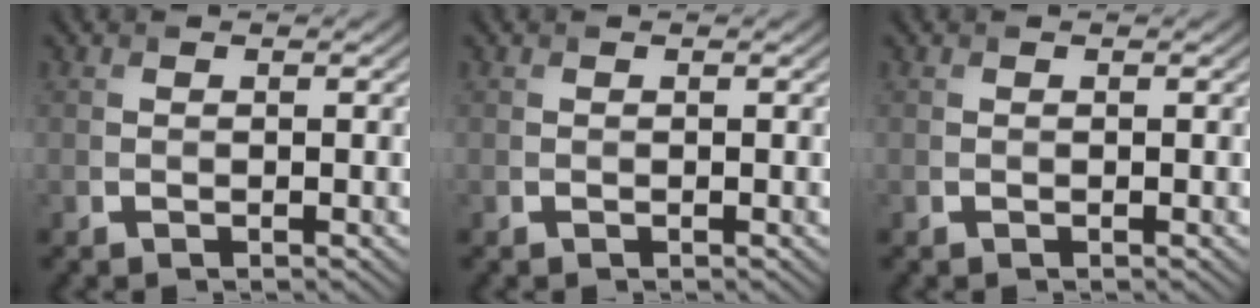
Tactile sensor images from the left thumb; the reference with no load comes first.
{"total": 0.0}
{"total": 0.0}